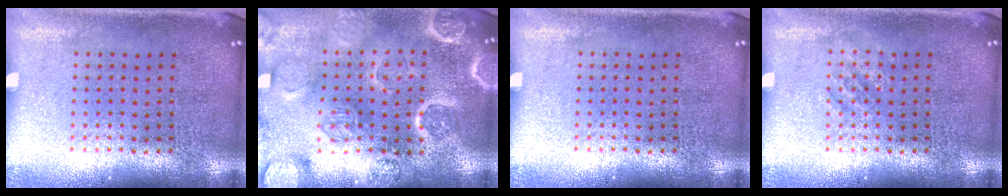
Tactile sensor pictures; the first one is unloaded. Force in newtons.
{"total": 3.6, "press": 3.5, "slide": 0.9}
{"total": 0.0}
{"total": 1.0, "press": 1.0, "slide": 0.2}